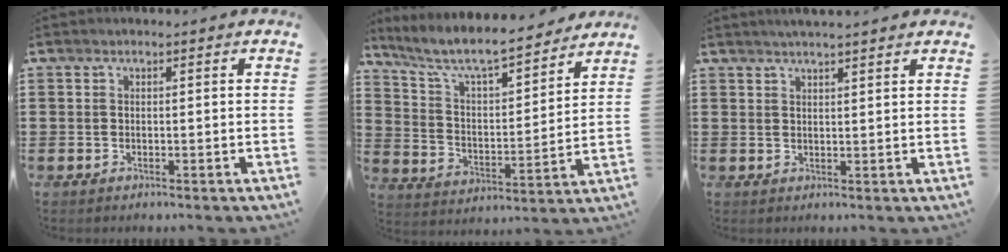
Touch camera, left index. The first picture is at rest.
{"total": 7.9, "force": [6.8, 0.9, 3.9], "torque": [-0.104, -0.042, 0.111]}
{"total": 2.1, "force": [1.9, -0.2, 0.6], "torque": [-0.017, -0.002, 0.036]}